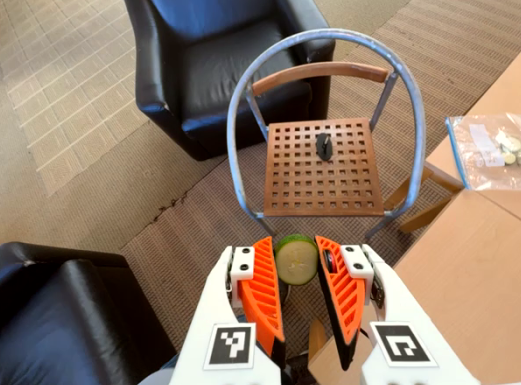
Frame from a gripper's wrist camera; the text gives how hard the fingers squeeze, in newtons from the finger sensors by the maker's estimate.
{"total": 8.4, "left": 8.2, "right": 8.5}